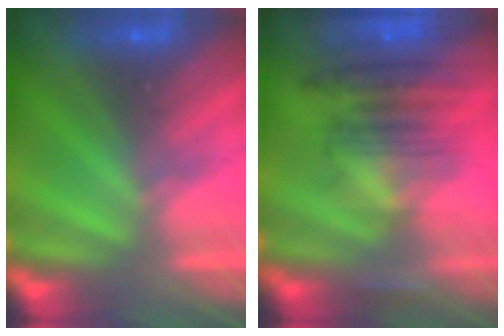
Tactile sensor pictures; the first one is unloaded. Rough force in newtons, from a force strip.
{"total": 7.5}